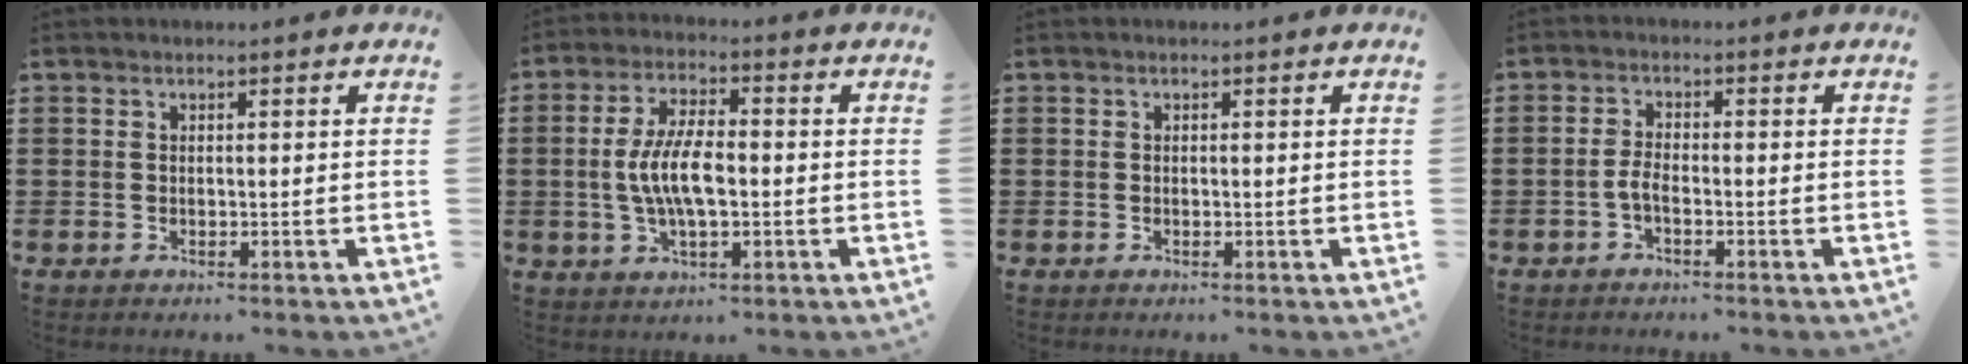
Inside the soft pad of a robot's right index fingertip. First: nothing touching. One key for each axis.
{"total": 7.9, "fx": -0.7, "fy": 3.1, "fz": 7.2, "tx": -0.163, "ty": -0.006, "tz": -0.022}
{"total": 0.0}
{"total": 2.4, "fx": -1.1, "fy": 0.7, "fz": 2.0, "tx": -0.051, "ty": -0.003, "tz": -0.026}